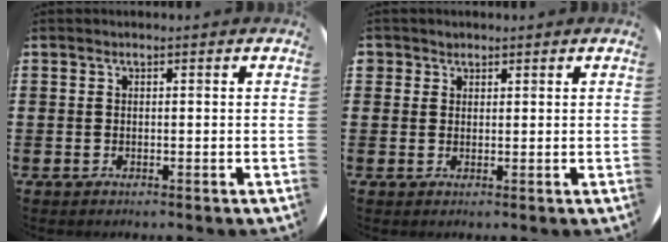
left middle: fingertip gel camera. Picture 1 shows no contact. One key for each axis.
{"total": 1.4, "fx": 1.1, "fy": 0.8, "fz": 0.0, "tx": -0.001, "ty": 0.003, "tz": 0.023}